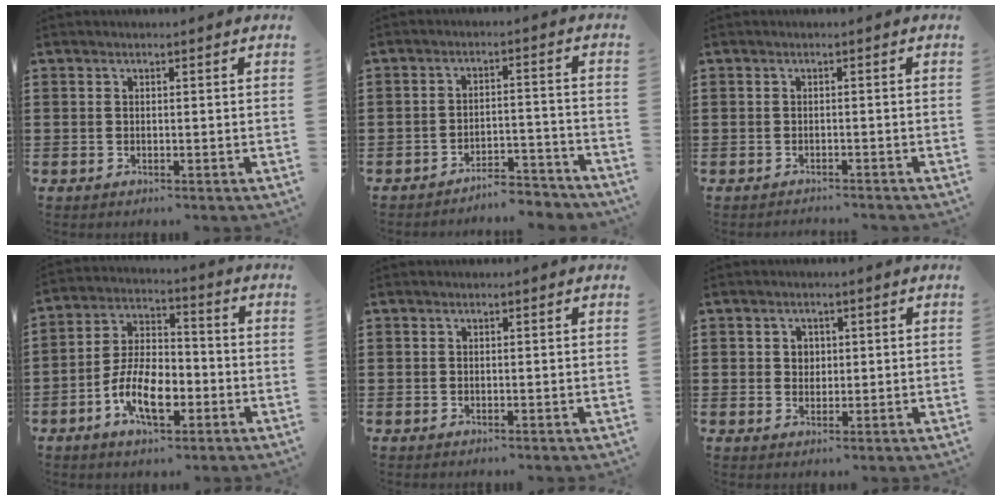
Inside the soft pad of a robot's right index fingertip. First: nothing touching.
{"total": 5.0, "force": [-4.9, 0.3, 0.9], "torque": [-0.019, 0.004, -0.099]}
{"total": 1.2, "force": [-1.2, 0.0, -0.2], "torque": [-0.001, 0.001, -0.026]}
{"total": 9.9, "force": [-4.0, 4.9, 7.5], "torque": [-0.157, -0.001, -0.079]}
{"total": 0.0}
{"total": 2.0, "force": [0.6, 1.8, 0.6], "torque": [-0.019, 0.011, 0.009]}